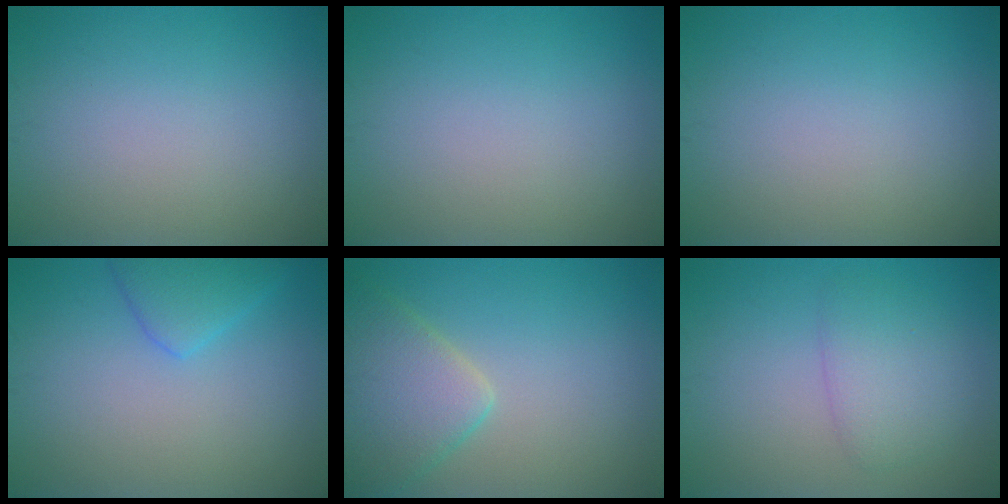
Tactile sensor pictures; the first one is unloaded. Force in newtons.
{"total": 0.0}
{"total": 0.0}
{"total": 2.8, "press": 2.8, "slide": 0.2}
{"total": 5.0, "press": 5.0, "slide": 0.5}
{"total": 2.9, "press": 2.9, "slide": 0.2}